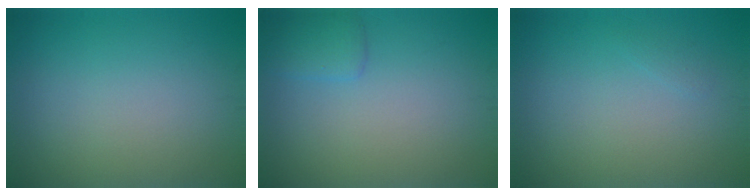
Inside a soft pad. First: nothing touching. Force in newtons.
{"total": 1.6, "press": 1.6, "slide": 0.1}
{"total": 0.5, "press": 0.5, "slide": 0.1}